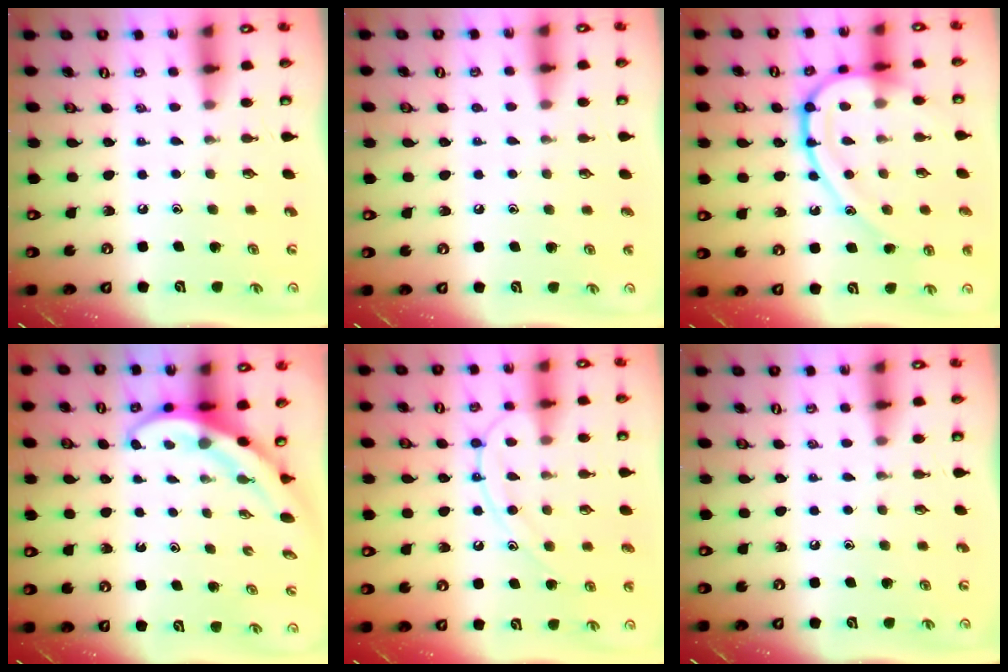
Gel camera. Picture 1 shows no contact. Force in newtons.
{"total": 2.7, "press": 2.6, "slide": 0.7}
{"total": 17.6, "press": 17.6, "slide": 0.6}
{"total": 3.9, "press": 3.9, "slide": 0.6}
{"total": 12.6, "press": 12.6, "slide": 1.1}
{"total": 0.0}